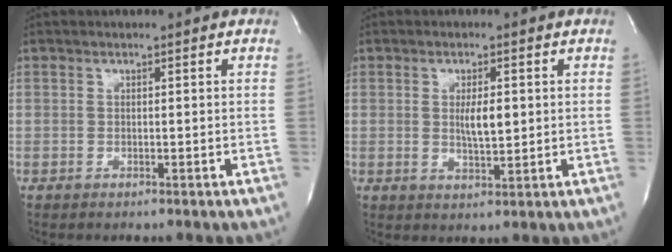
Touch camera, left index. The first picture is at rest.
{"total": 3.9, "force": [0.6, 1.1, 3.7], "torque": [-0.066, -0.004, 0.012]}